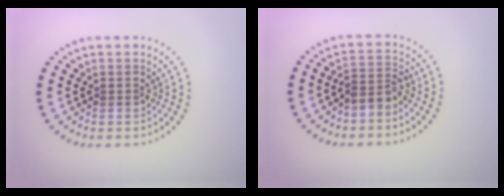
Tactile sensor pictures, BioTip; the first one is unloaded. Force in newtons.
{"total": 2.2, "press": 1.9, "slide": 1.2}